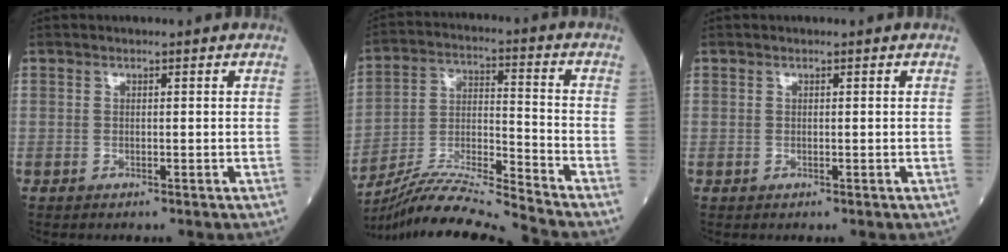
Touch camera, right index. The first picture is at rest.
{"total": 13.0, "force": [-12.3, -2.9, 3.0], "torque": [-0.061, 0.008, -0.228]}
{"total": 0.0}